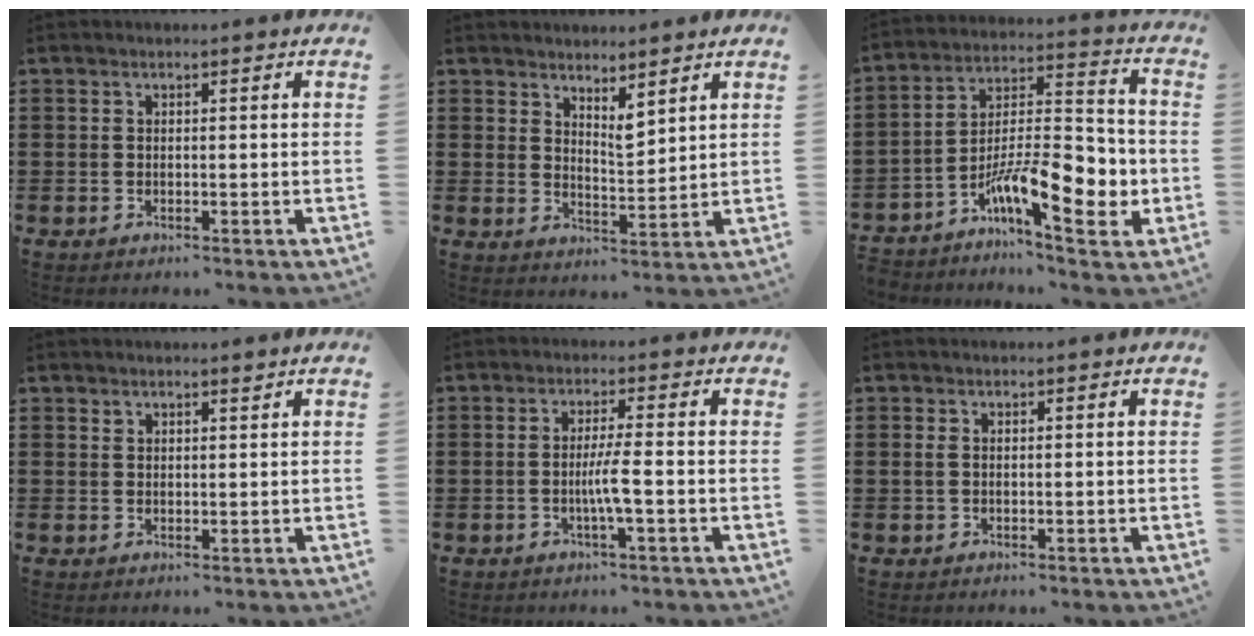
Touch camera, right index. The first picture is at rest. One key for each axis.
{"total": 3.5, "fx": 3.2, "fy": 0.7, "fz": 1.2, "tx": -0.022, "ty": -0.008, "tz": 0.057}
{"total": 12.7, "fx": -5.8, "fy": 3.8, "fz": 10.7, "tx": -0.194, "ty": -0.001, "tz": -0.106}
{"total": 1.3, "fx": 1.2, "fy": 0.4, "fz": 0.2, "tx": -0.005, "ty": 0.002, "tz": 0.023}
{"total": 3.9, "fx": -1.0, "fy": -0.2, "fz": 3.7, "tx": -0.066, "ty": -0.007, "tz": -0.020}
{"total": 0.8, "fx": 0.0, "fy": 0.3, "fz": 0.7, "tx": -0.016, "ty": 0.002, "tz": -0.001}